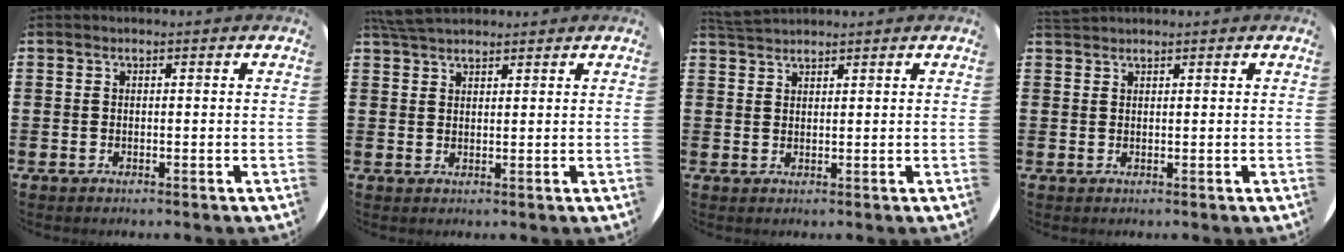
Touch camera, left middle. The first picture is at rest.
{"total": 3.7, "force": [3.3, 0.9, 1.3], "torque": [-0.032, 0.000, 0.063]}
{"total": 2.3, "force": [2.2, 0.3, 0.3], "torque": [-0.009, 0.001, 0.043]}
{"total": 0.9, "force": [0.9, 0.0, -0.1], "torque": [0.001, 0.000, 0.017]}